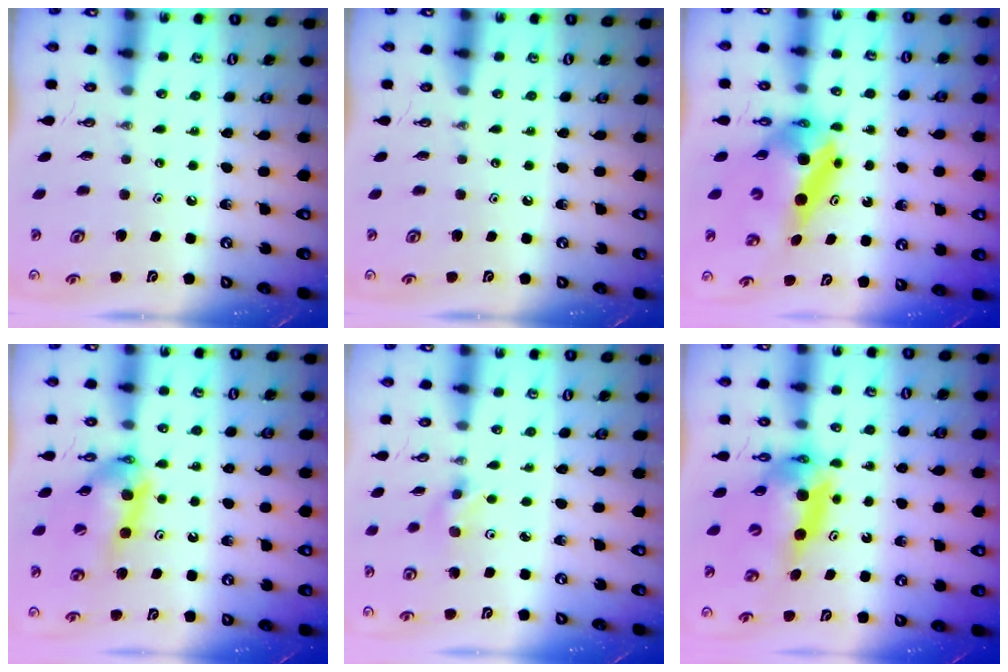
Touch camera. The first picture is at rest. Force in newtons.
{"total": 0.0}
{"total": 7.8, "press": 7.8, "slide": 0.7}
{"total": 11.0, "press": 10.9, "slide": 1.1}
{"total": 3.2, "press": 3.1, "slide": 0.7}
{"total": 11.0, "press": 11.0, "slide": 1.0}